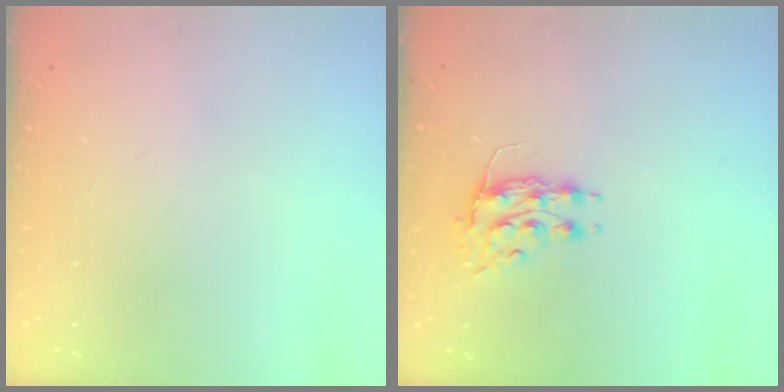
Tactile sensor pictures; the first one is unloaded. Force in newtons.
{"total": 8.1, "press": 8.1, "slide": 0.7}